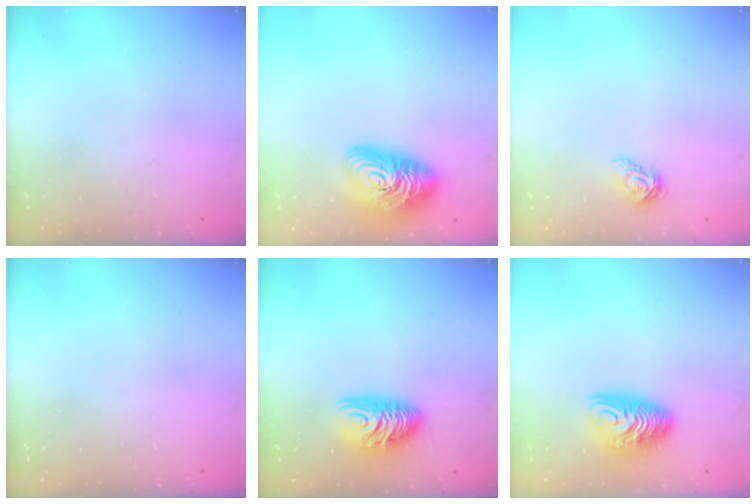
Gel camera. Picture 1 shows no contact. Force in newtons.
{"total": 15.1, "press": 15.1, "slide": 1.1}
{"total": 6.2, "press": 6.1, "slide": 0.4}
{"total": 0.0}
{"total": 10.3, "press": 10.3, "slide": 0.3}
{"total": 10.9, "press": 10.9, "slide": 0.9}